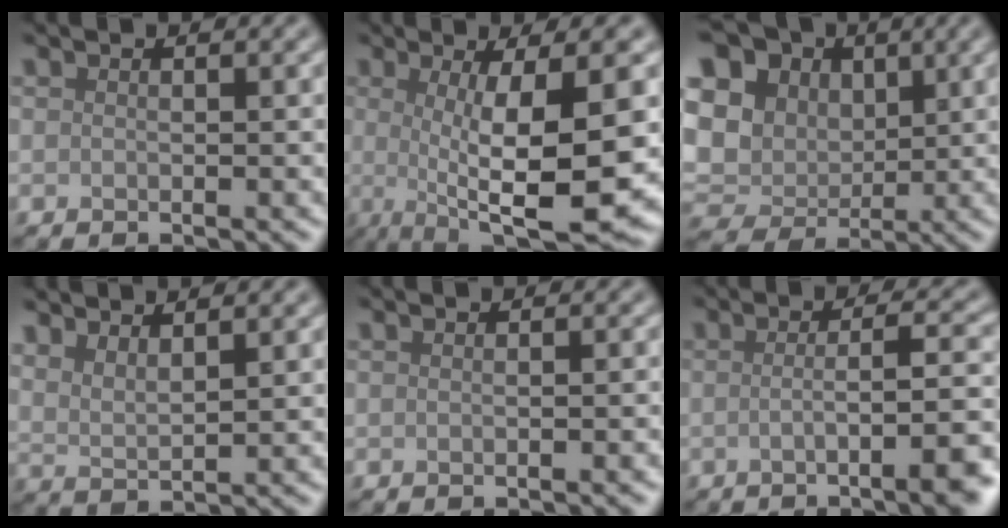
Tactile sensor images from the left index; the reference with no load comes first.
{"total": 12.0, "force": [-0.9, 2.8, 11.6], "torque": [-0.159, -0.010, -0.011]}
{"total": 13.0, "force": [3.0, 10.6, 7.0], "torque": [-0.164, 0.026, 0.043]}
{"total": 2.7, "force": [2.3, 0.6, 1.1], "torque": [-0.018, -0.002, 0.047]}
{"total": 1.1, "force": [-0.3, 0.3, 1.0], "torque": [-0.007, 0.003, -0.005]}
{"total": 8.3, "force": [-2.3, 2.0, 7.8], "torque": [-0.083, 0.002, -0.035]}